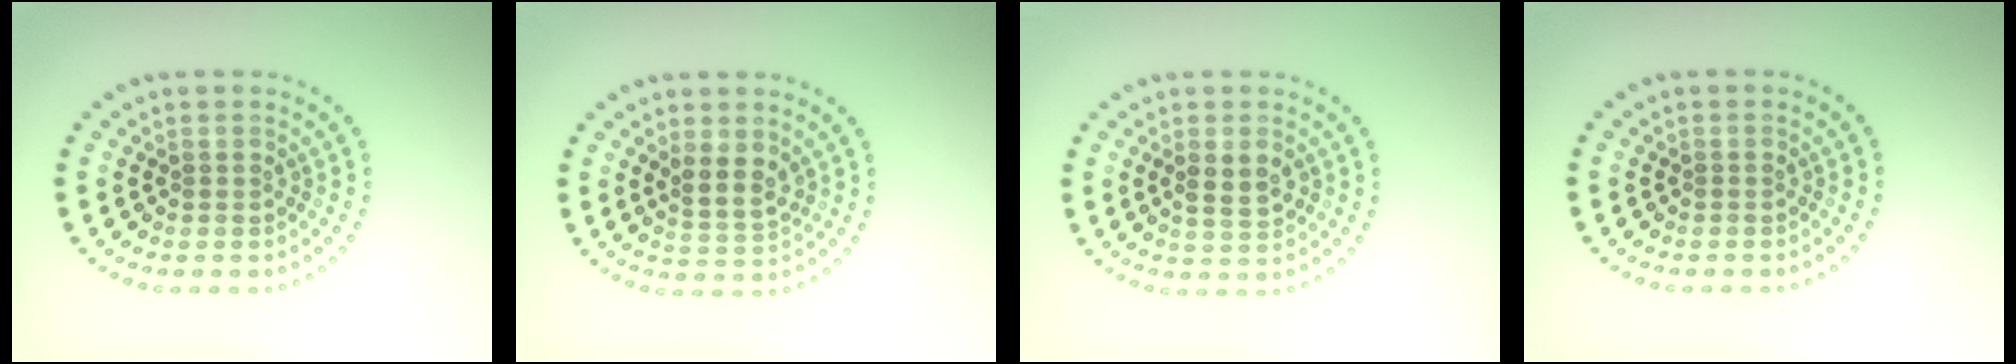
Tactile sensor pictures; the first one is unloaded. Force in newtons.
{"total": 2.5, "press": 2.2, "slide": 1.2}
{"total": 2.3, "press": 2.3, "slide": 0.4}
{"total": 0.0}